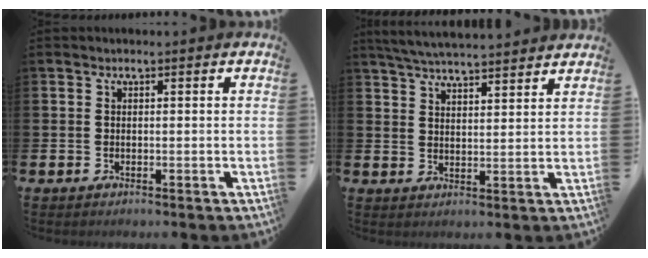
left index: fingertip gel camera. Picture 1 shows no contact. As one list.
[{"total": 5.3, "force": [5.3, 0.1, 0.9], "torque": [-0.035, -0.027, 0.095]}]